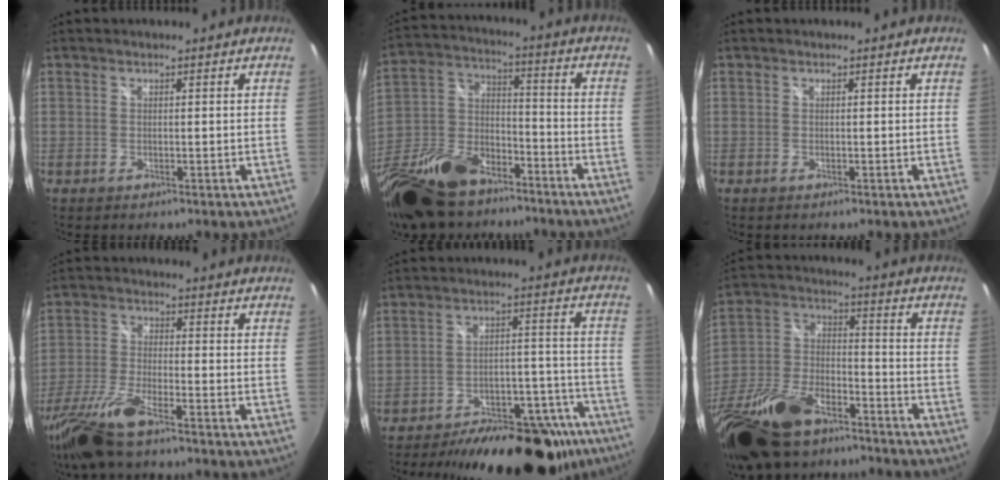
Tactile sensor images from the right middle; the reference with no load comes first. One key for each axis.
{"total": 24.7, "fx": -16.7, "fy": 12.5, "fz": 13.3, "tx": -0.310, "ty": -0.012, "tz": -0.293}
{"total": 0.0}
{"total": 12.8, "fx": -9.3, "fy": 2.6, "fz": 8.3, "tx": -0.190, "ty": -0.033, "tz": -0.185}
{"total": 26.9, "fx": -21.5, "fy": 9.9, "fz": 13.0, "tx": -0.179, "ty": 0.025, "tz": -0.266}
{"total": 24.6, "fx": -17.6, "fy": 10.6, "fz": 13.5, "tx": -0.300, "ty": -0.021, "tz": -0.305}